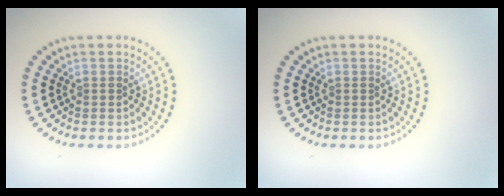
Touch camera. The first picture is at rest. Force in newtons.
{"total": 0.0}